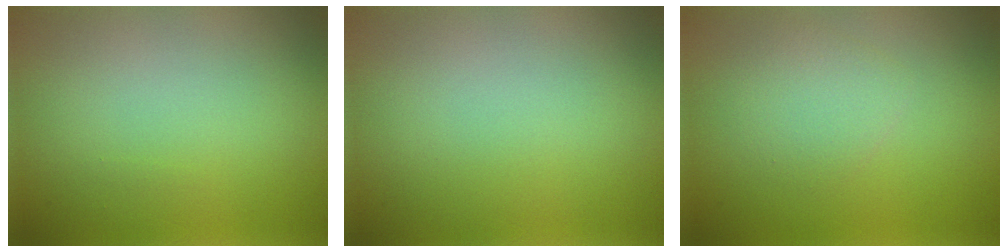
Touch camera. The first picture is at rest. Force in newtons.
{"total": 0.0}
{"total": 2.3, "press": 2.3, "slide": 0.1}